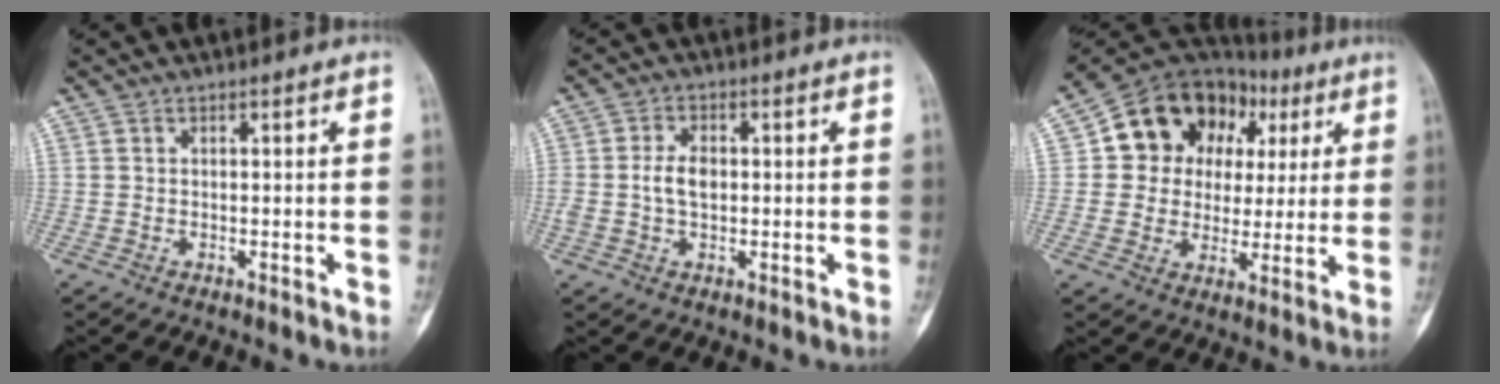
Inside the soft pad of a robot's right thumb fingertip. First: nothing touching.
{"total": 4.4, "force": [0.0, 2.7, 3.4], "torque": [-0.068, 0.009, -0.001]}
{"total": 17.3, "force": [4.9, 14.1, 8.8], "torque": [-0.086, 0.031, 0.082]}